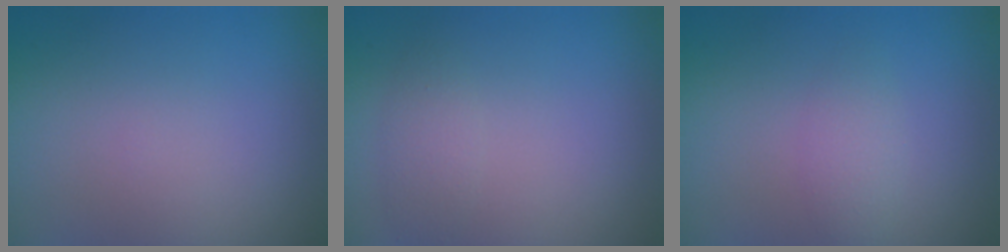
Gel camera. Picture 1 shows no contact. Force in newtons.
{"total": 1.6, "press": 1.6, "slide": 0.1}
{"total": 1.7, "press": 1.7, "slide": 0.1}